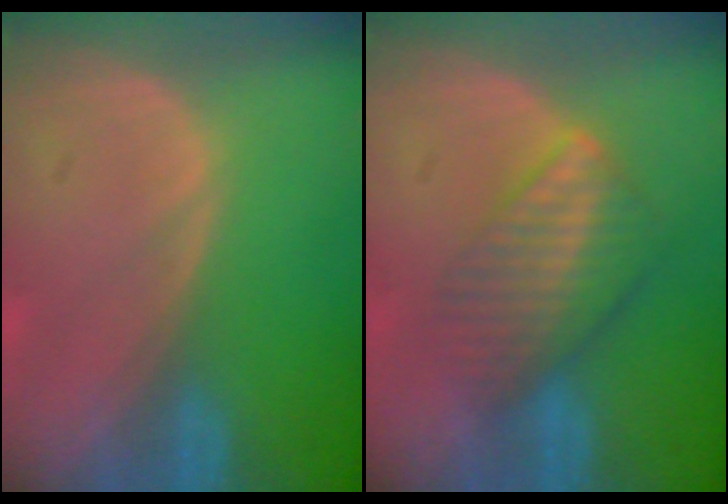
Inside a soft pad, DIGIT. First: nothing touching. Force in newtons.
{"total": 6.5, "press": 6.1, "slide": 2.4}